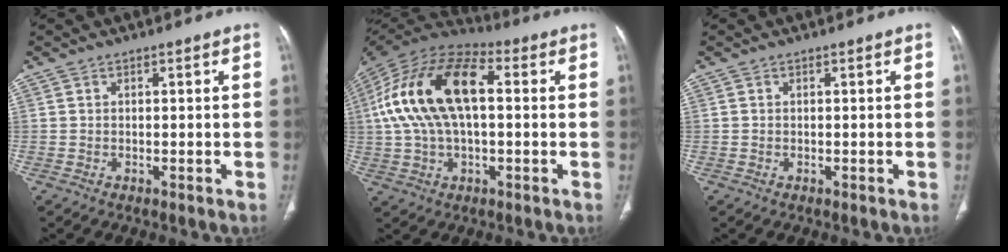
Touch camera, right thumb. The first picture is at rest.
{"total": 20.6, "force": [2.5, 10.8, 17.3], "torque": [-0.338, 0.034, 0.037]}
{"total": 0.0}